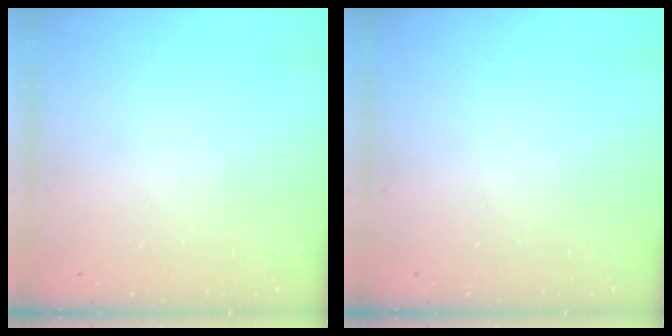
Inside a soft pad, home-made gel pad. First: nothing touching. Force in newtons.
{"total": 0.0}